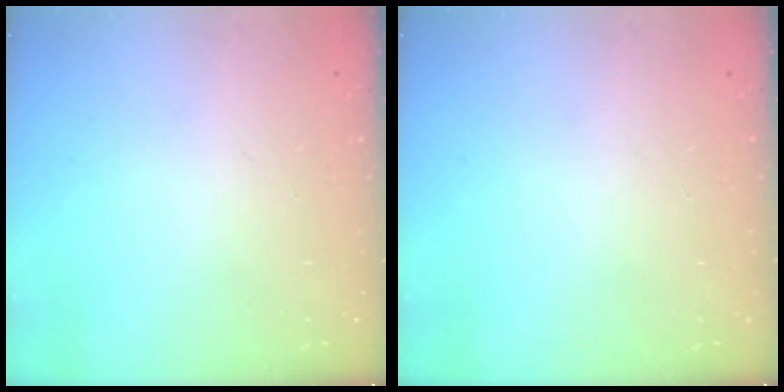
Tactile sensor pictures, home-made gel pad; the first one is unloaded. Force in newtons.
{"total": 0.0}